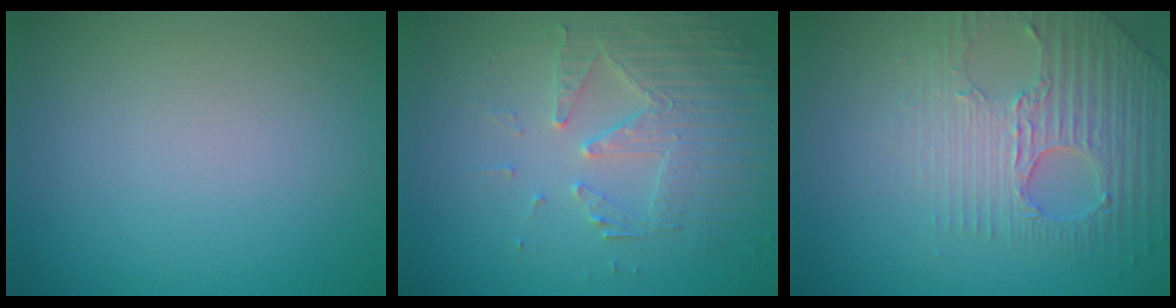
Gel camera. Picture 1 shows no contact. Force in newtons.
{"total": 4.1, "press": 3.9, "slide": 1.4}
{"total": 3.8, "press": 3.7, "slide": 1.0}